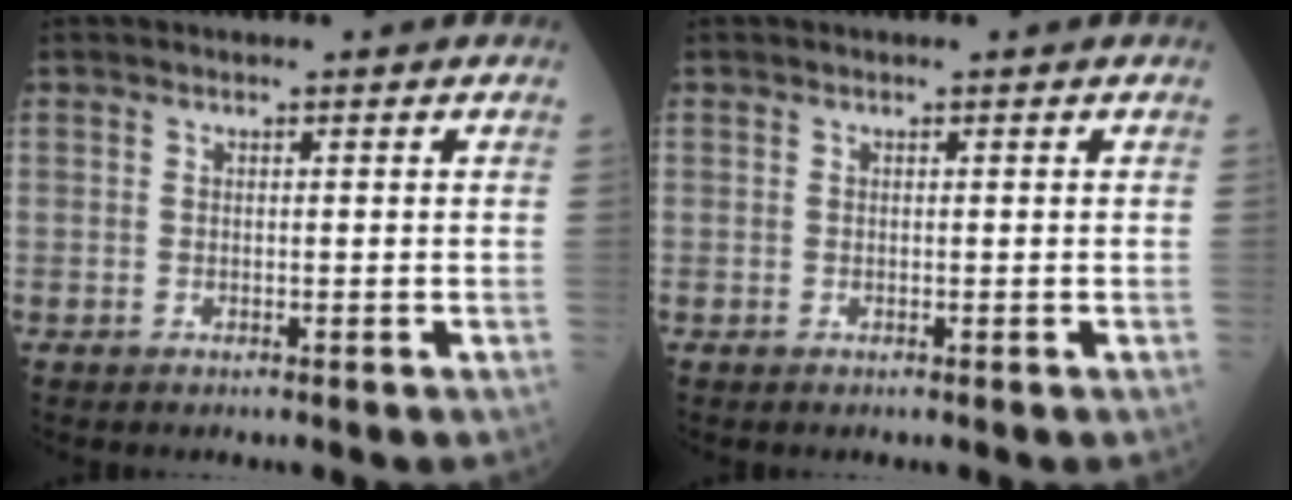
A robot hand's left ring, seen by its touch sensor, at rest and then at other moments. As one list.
[{"total": 0.0}]